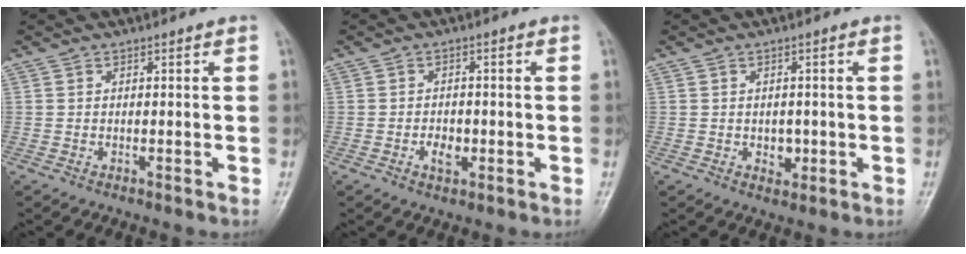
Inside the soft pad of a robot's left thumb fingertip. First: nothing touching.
{"total": 3.1, "force": [-1.0, 2.1, 2.2], "torque": [-0.029, 0.004, -0.016]}
{"total": 2.8, "force": [-0.4, 2.1, 1.7], "torque": [-0.011, 0.001, -0.002]}